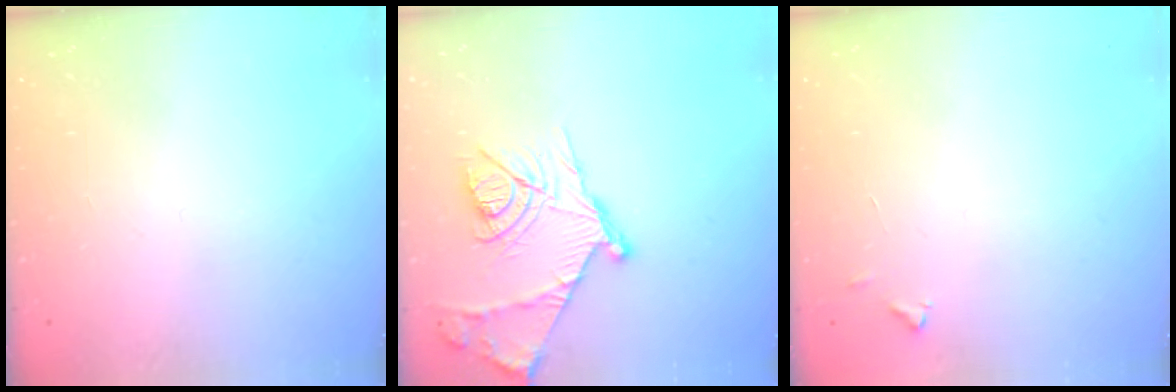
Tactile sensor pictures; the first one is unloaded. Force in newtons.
{"total": 17.6, "press": 17.6, "slide": 1.2}
{"total": 4.0, "press": 3.9, "slide": 0.2}